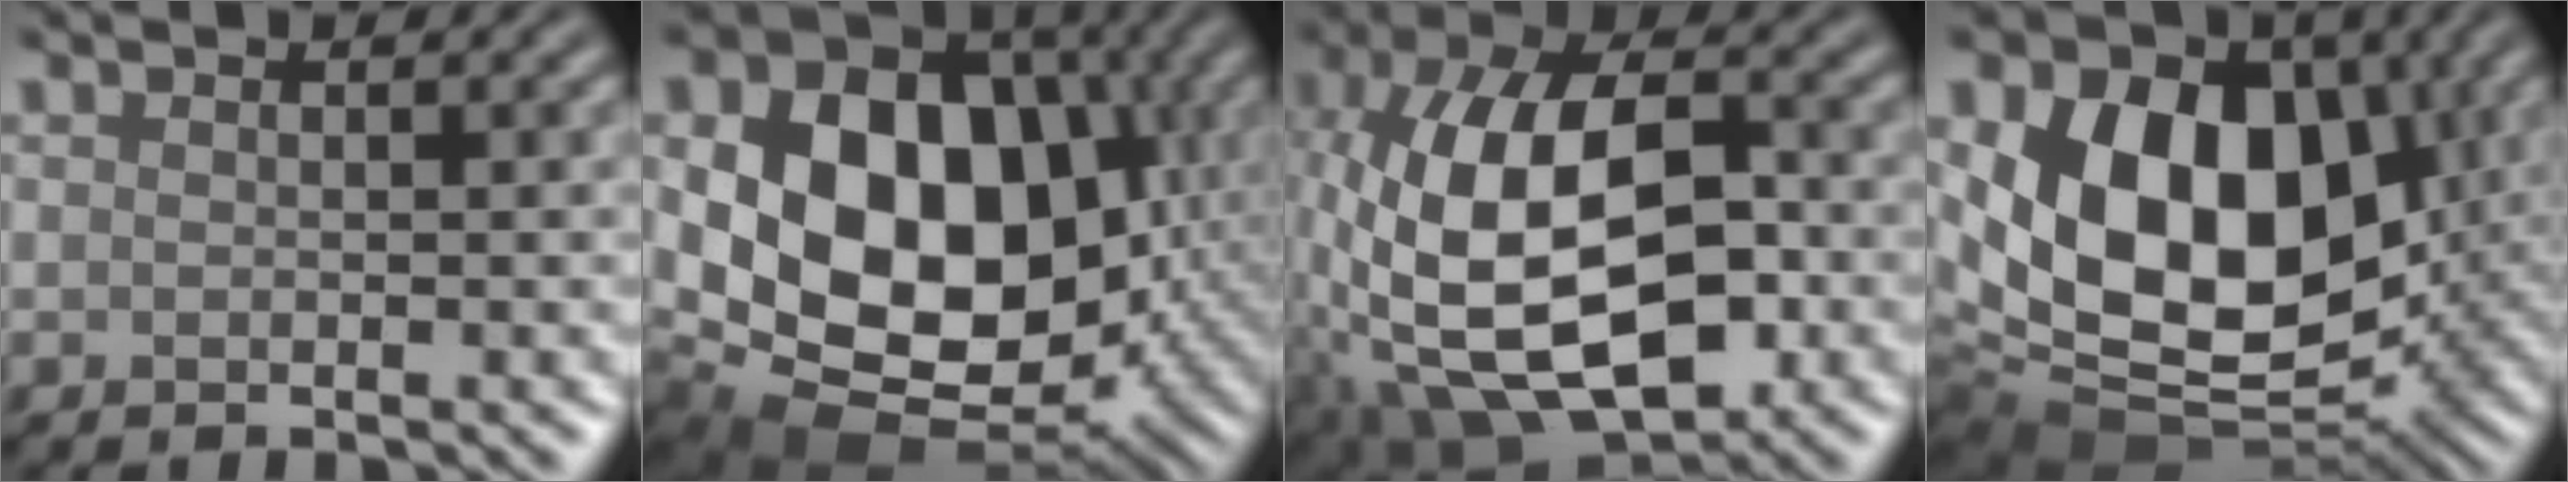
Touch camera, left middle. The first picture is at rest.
{"total": 16.9, "force": [0.9, 12.4, 11.5], "torque": [-0.184, -0.009, 0.016]}
{"total": 15.0, "force": [-3.2, 8.3, 12.1], "torque": [-0.247, -0.001, -0.059]}
{"total": 16.2, "force": [2.1, 11.0, 11.7], "torque": [-0.192, -0.009, 0.040]}